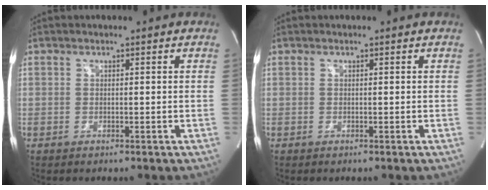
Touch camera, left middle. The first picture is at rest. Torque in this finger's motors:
{"motor_torque": [0.00, 0.00, 0.00, 0.00]}